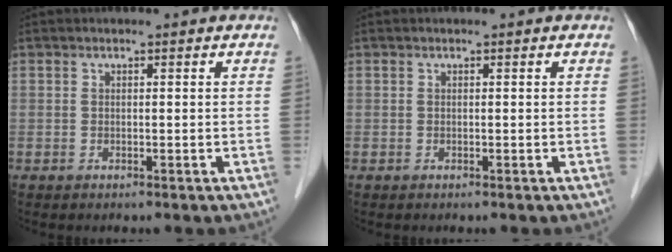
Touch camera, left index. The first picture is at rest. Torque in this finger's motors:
{"motor_torque": [0.00, 0.00, 0.00, 0.00]}